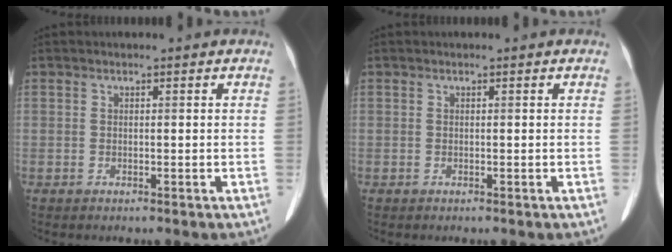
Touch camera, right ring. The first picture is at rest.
{"total": 0.0}